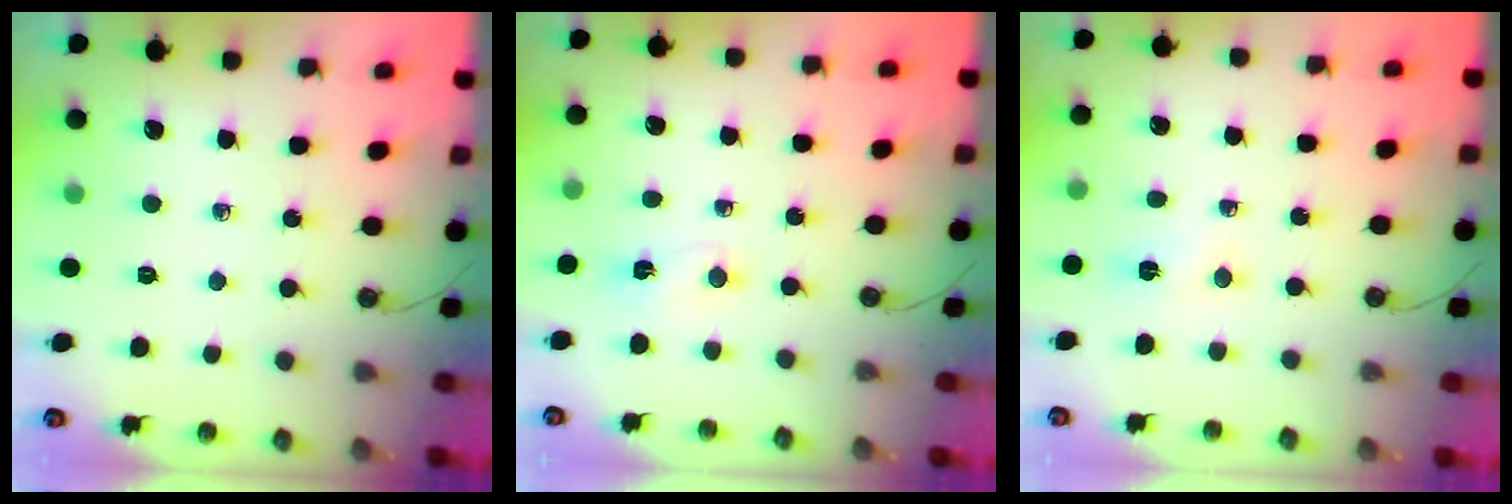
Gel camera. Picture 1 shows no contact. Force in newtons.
{"total": 2.2, "press": 1.9, "slide": 1.1}
{"total": 2.7, "press": 2.7, "slide": 0.4}